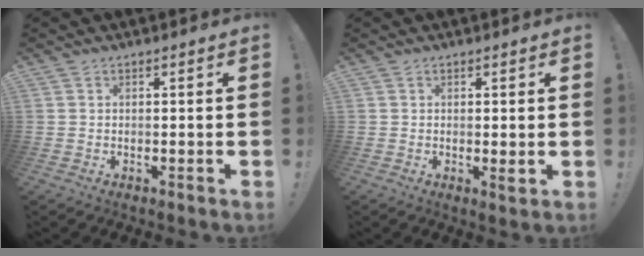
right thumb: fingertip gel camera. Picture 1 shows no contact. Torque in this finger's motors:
{"motor_torque": [-0.10, 0.17, -0.10, -0.14, -0.03]}